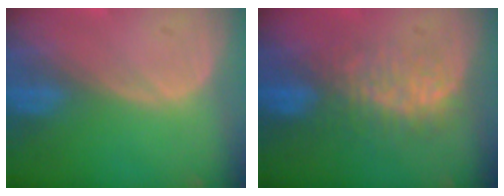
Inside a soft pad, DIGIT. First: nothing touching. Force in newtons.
{"total": 7.9, "press": 7.5, "slide": 2.5}